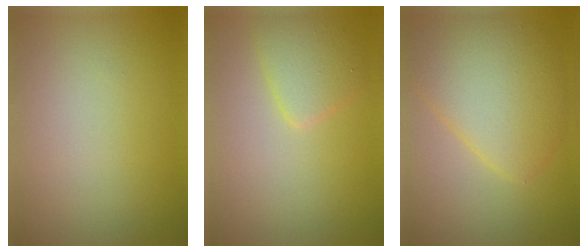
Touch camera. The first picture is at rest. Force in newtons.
{"total": 2.7, "press": 2.7, "slide": 0.1}
{"total": 6.5, "press": 6.5, "slide": 0.2}